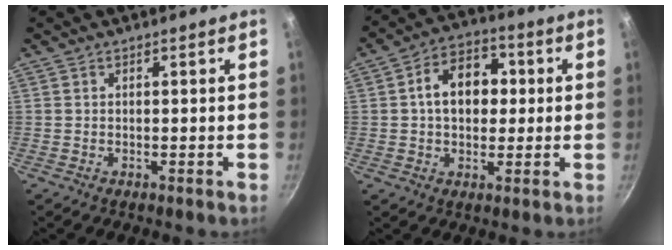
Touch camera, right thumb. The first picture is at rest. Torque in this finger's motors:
{"motor_torque": [0.19, 2.40, 1.24, -0.24, 0.36]}